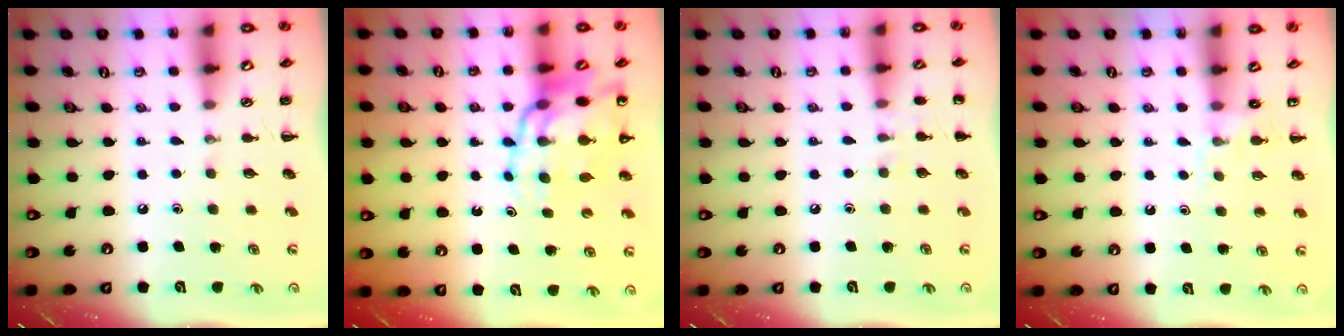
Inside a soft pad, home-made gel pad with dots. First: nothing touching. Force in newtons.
{"total": 15.5, "press": 14.9, "slide": 4.0}
{"total": 5.5, "press": 5.3, "slide": 1.7}
{"total": 4.7, "press": 4.4, "slide": 1.5}